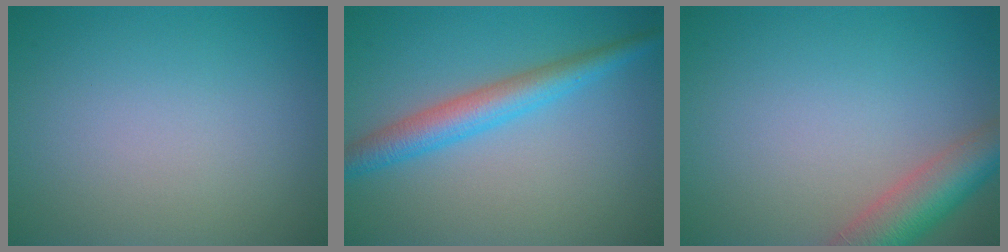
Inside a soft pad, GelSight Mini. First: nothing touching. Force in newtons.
{"total": 4.1, "press": 4.1, "slide": 0.1}
{"total": 5.4, "press": 5.4, "slide": 0.5}